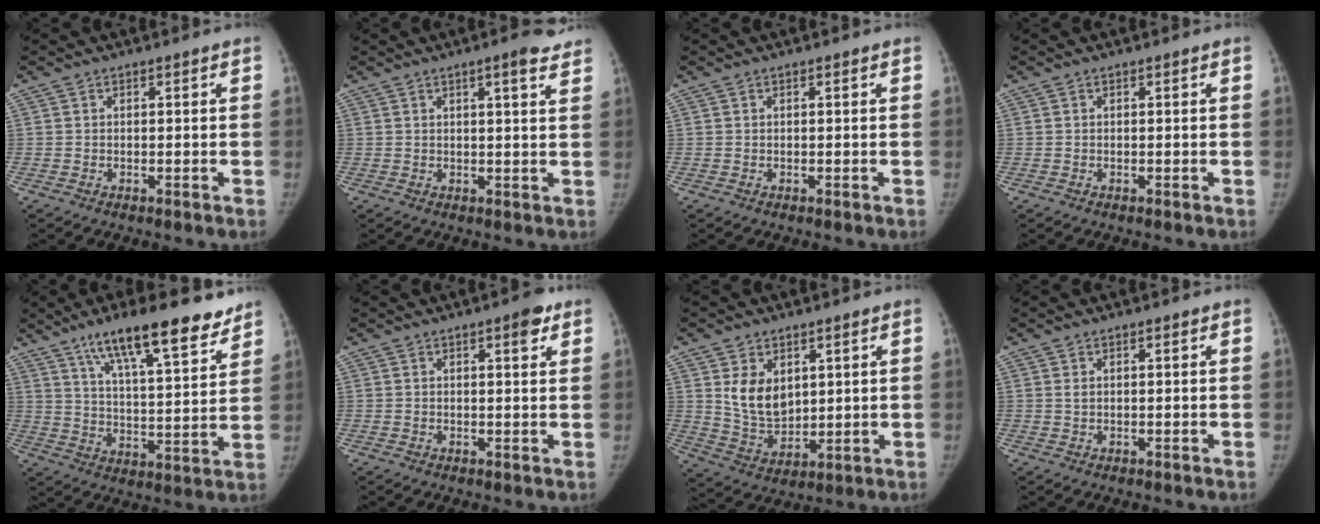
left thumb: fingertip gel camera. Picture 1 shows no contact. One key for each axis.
{"total": 5.3, "fx": 3.5, "fy": 0.8, "fz": 3.8, "tx": -0.041, "ty": -0.013, "tz": 0.042}
{"total": 0.0}
{"total": 0.0}
{"total": 18.6, "fx": 12.9, "fy": 4.6, "fz": 12.6, "tx": -0.170, "ty": -0.052, "tz": 0.210}
{"total": 3.4, "fx": 1.9, "fy": 1.0, "fz": 2.6, "tx": -0.028, "ty": -0.008, "tz": 0.022}
{"total": 9.5, "fx": 3.3, "fy": 6.6, "fz": 6.0, "tx": -0.080, "ty": -0.030, "tz": 0.079}
{"total": 1.1, "fx": 0.6, "fy": 0.5, "fz": 0.8, "tx": -0.012, "ty": -0.001, "tz": 0.012}